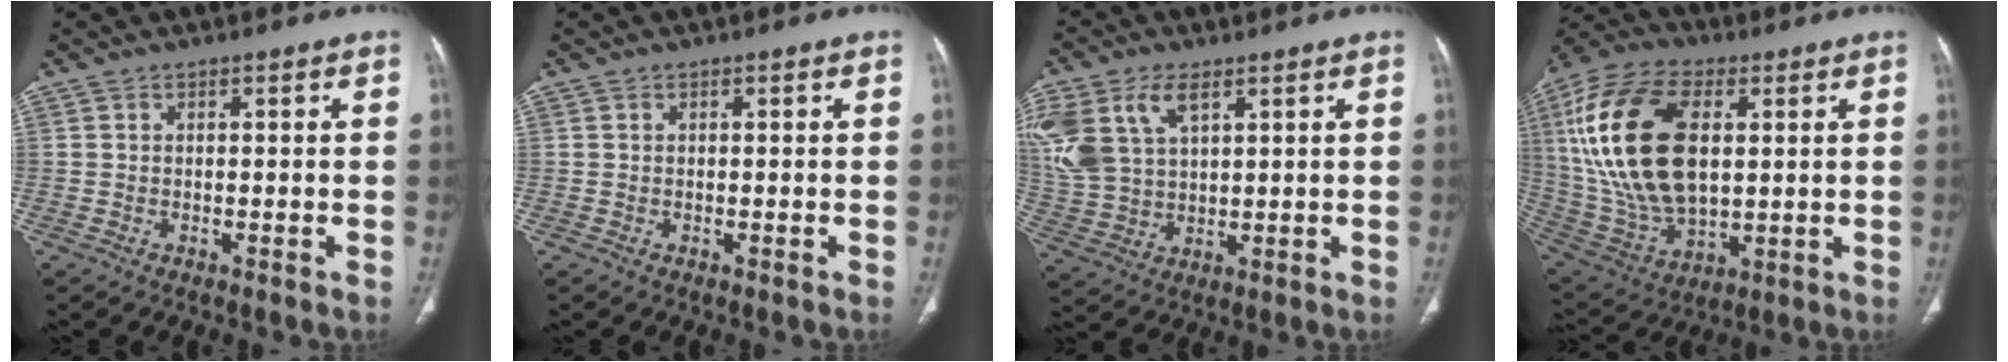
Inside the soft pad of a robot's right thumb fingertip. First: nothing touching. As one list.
[{"total": 0.0}, {"total": 15.1, "force": [6.5, 8.9, 10.3], "torque": [-0.237, -0.007, 0.134]}, {"total": 25.0, "force": [4.4, 14.1, 20.1], "torque": [-0.404, -0.009, 0.086]}]